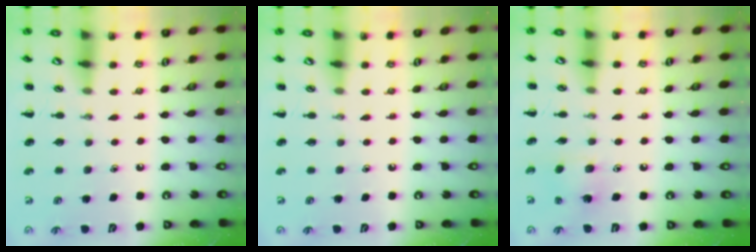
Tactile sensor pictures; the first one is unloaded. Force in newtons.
{"total": 0.0}
{"total": 2.5, "press": 2.5, "slide": 0.6}